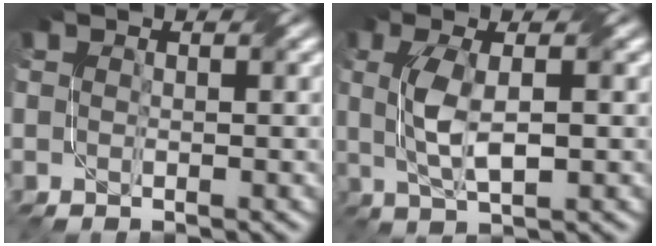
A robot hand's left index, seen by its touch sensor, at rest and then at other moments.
{"total": 4.0, "force": [0.4, 1.2, 3.8], "torque": [-0.085, 0.005, 0.012]}